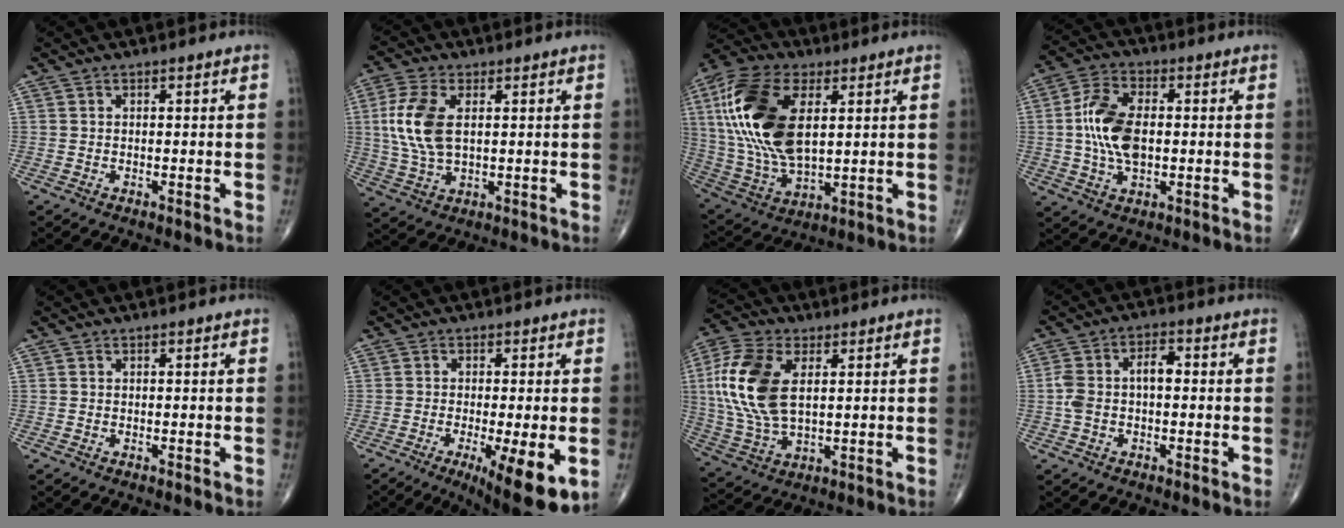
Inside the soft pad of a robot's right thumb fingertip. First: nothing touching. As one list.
[{"total": 10.7, "force": [1.8, 5.7, 8.9], "torque": [-0.202, -0.006, 0.035]}, {"total": 22.3, "force": [5.1, 11.6, 18.4], "torque": [-0.385, -0.016, 0.090]}, {"total": 11.7, "force": [0.0, 6.5, 9.7], "torque": [-0.189, 0.008, -0.001]}, {"total": 0.0}, {"total": 12.5, "force": [-4.0, 3.0, 11.4], "torque": [-0.161, -0.020, -0.053]}, {"total": 16.1, "force": [3.3, 8.7, 13.2], "torque": [-0.293, -0.004, 0.063]}, {"total": 7.0, "force": [-0.2, 3.9, 5.8], "torque": [-0.125, 0.031, -0.006]}]